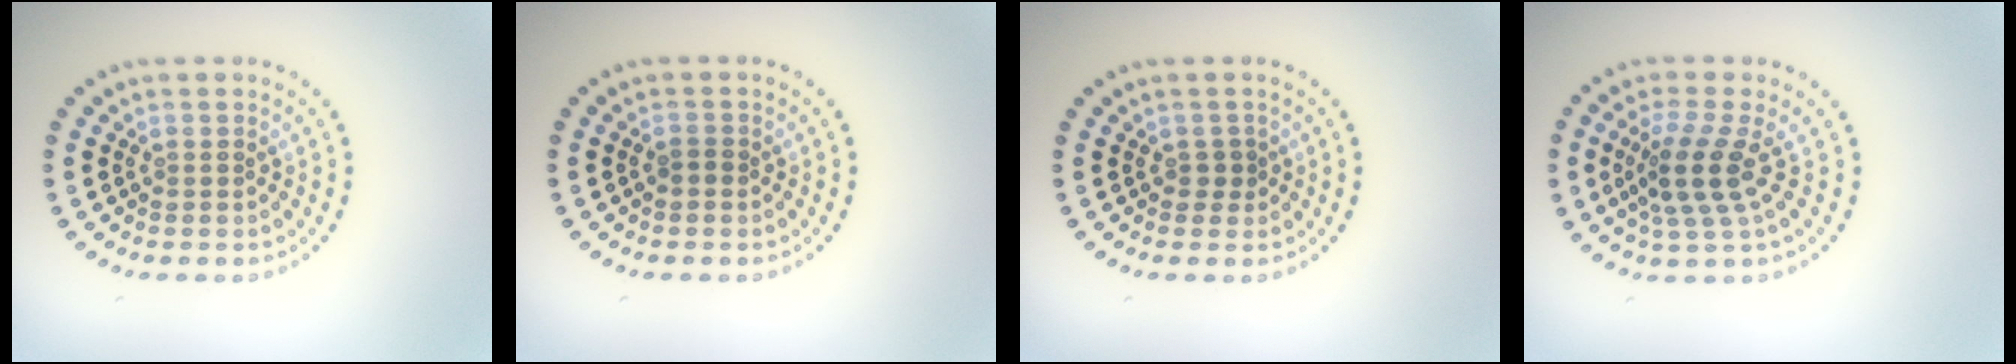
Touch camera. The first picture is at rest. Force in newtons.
{"total": 0.7, "press": 0.6, "slide": 0.3}
{"total": 0.8, "press": 0.7, "slide": 0.3}
{"total": 3.8, "press": 2.8, "slide": 2.5}